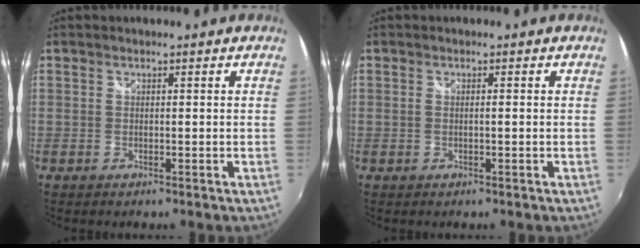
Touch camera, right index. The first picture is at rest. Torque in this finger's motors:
{"motor_torque": [-0.22, 0.12, 0.00, -0.01]}